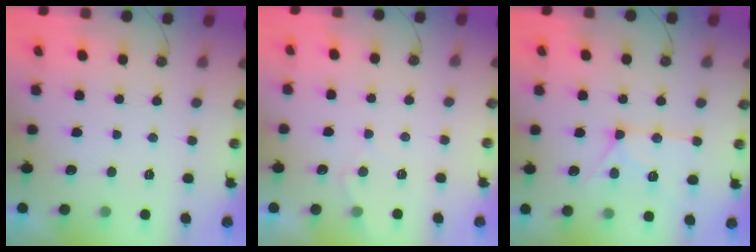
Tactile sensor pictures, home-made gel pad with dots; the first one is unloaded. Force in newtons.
{"total": 5.0, "press": 5.0, "slide": 0.7}
{"total": 13.4, "press": 13.3, "slide": 1.2}